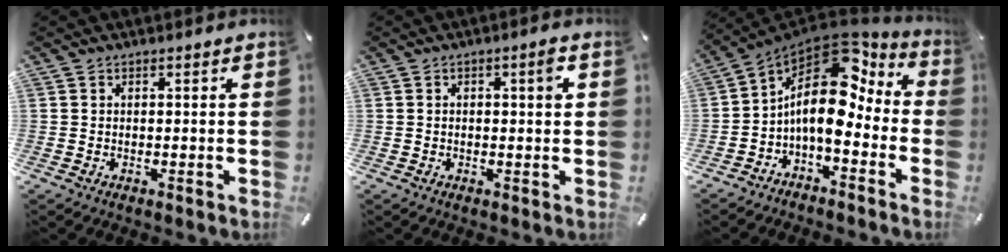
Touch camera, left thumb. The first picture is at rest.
{"total": 2.9, "force": [0.6, 0.8, 2.7], "torque": [-0.036, 0.002, 0.004]}
{"total": 14.7, "force": [1.8, 8.3, 12.0], "torque": [-0.221, -0.033, 0.025]}